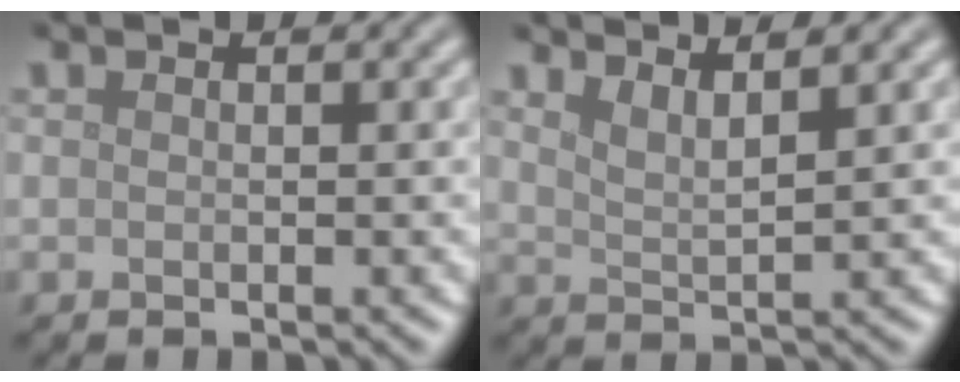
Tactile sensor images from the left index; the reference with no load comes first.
{"total": 3.0, "force": [2.6, 0.6, 1.5], "torque": [-0.017, 0.004, 0.042]}